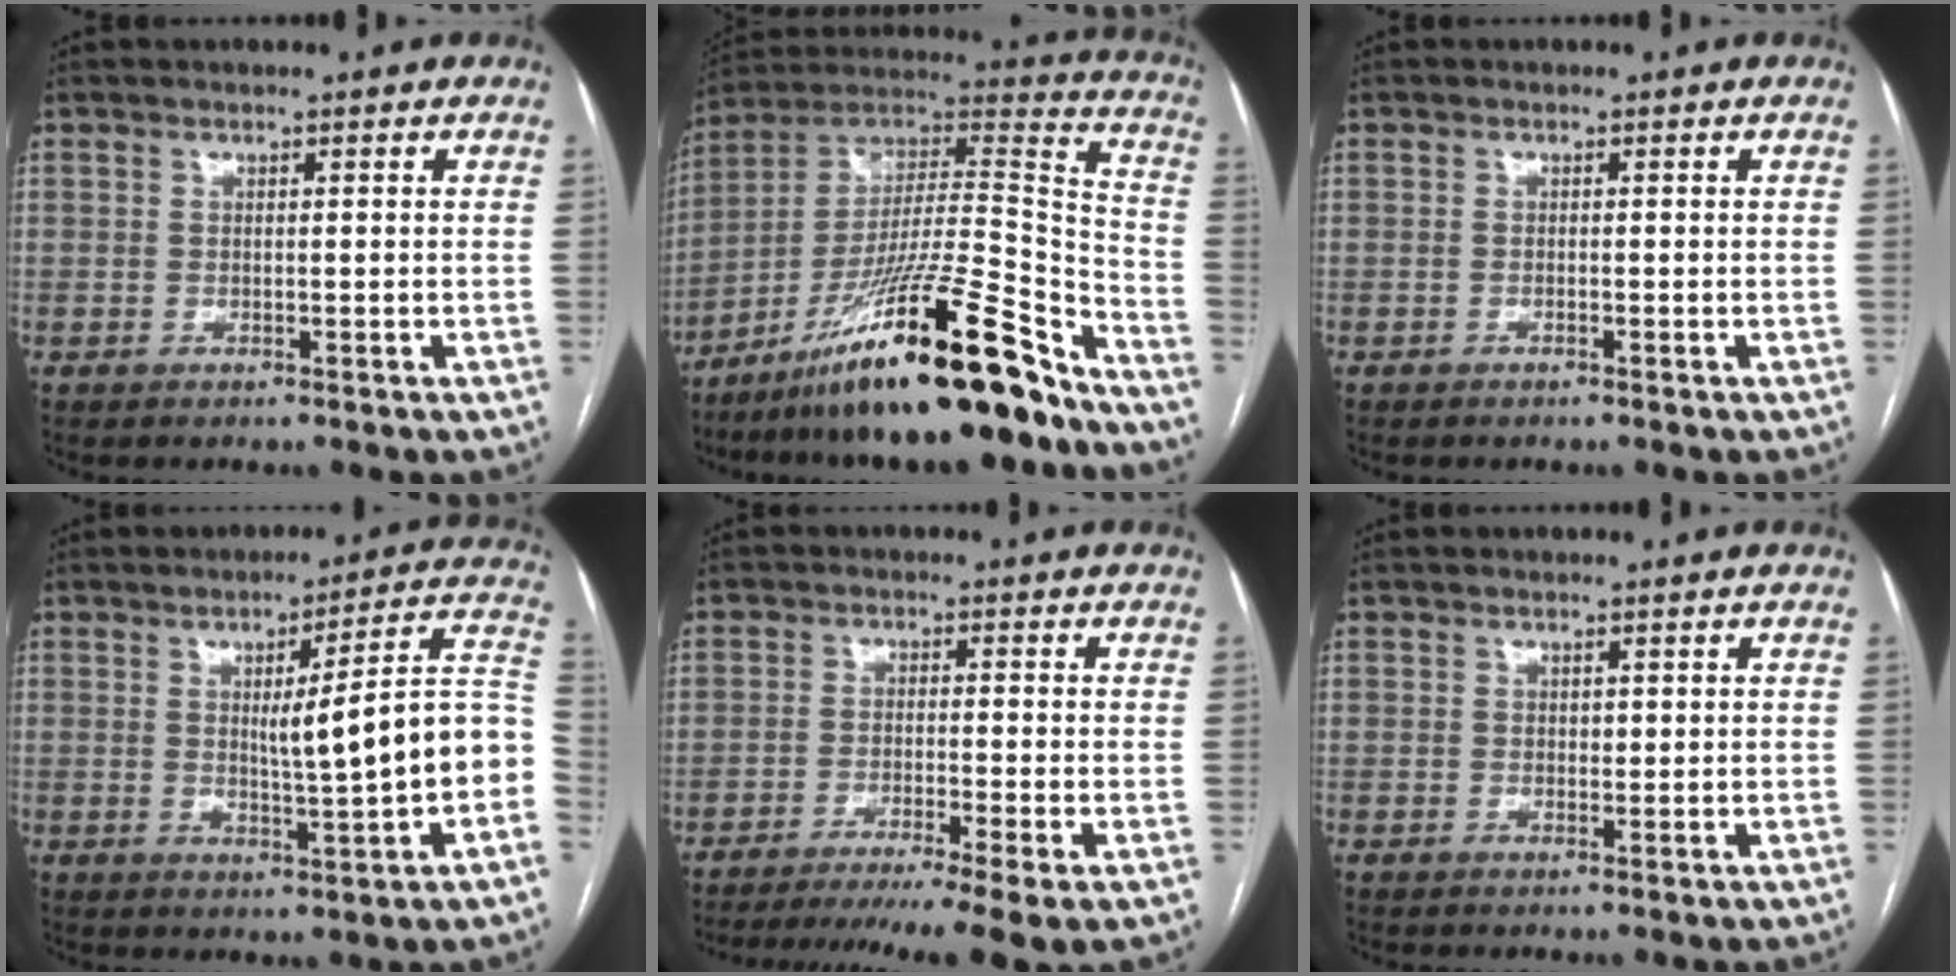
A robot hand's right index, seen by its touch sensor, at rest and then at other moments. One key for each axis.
{"total": 25.3, "fx": -17.7, "fy": 1.3, "fz": 18.1, "tx": -0.281, "ty": 0.001, "tz": -0.302}
{"total": 0.0}
{"total": 13.2, "fx": -1.2, "fy": 0.4, "fz": 13.2, "tx": -0.166, "ty": 0.021, "tz": -0.014}
{"total": 12.6, "fx": -9.7, "fy": -0.4, "fz": 8.1, "tx": -0.115, "ty": -0.024, "tz": -0.150}
{"total": 0.8, "fx": 0.3, "fy": 0.6, "fz": 0.4, "tx": -0.002, "ty": -0.001, "tz": 0.004}